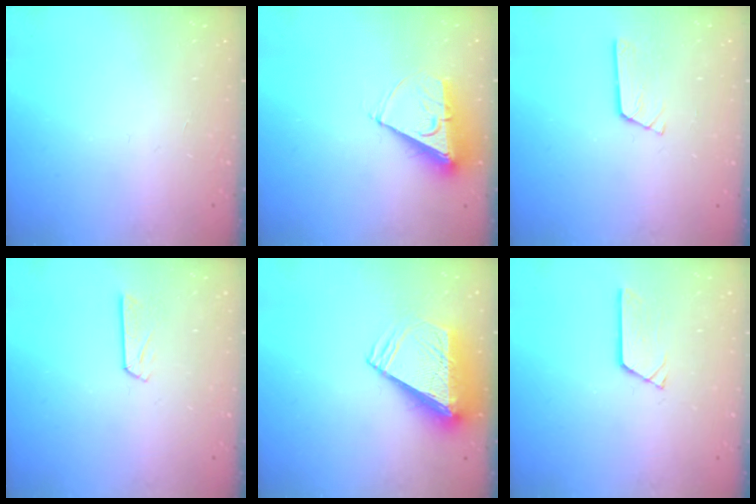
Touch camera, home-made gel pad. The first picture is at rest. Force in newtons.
{"total": 8.4, "press": 8.4, "slide": 0.5}
{"total": 2.6, "press": 2.6, "slide": 0.3}
{"total": 4.6, "press": 4.6, "slide": 0.3}
{"total": 9.7, "press": 9.6, "slide": 1.4}
{"total": 3.4, "press": 3.4, "slide": 0.4}